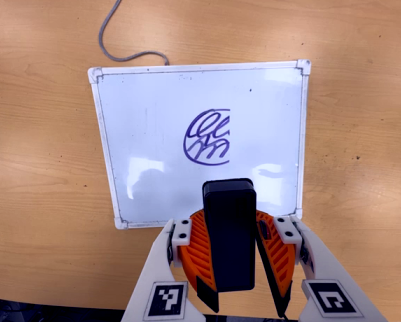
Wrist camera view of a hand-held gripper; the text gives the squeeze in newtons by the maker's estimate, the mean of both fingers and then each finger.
{"total": 10.4, "left": 10.9, "right": 10.0}